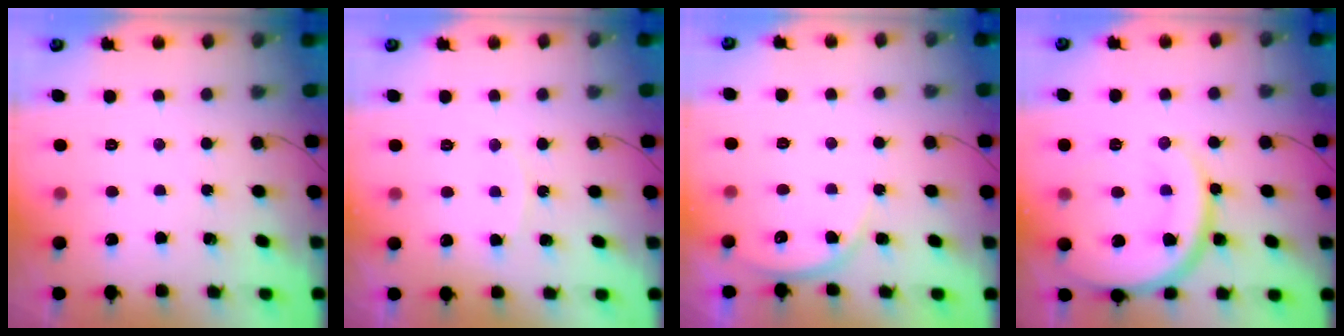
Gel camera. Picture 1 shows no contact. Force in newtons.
{"total": 6.6, "press": 6.6, "slide": 0.5}
{"total": 6.6, "press": 6.6, "slide": 0.6}
{"total": 18.4, "press": 18.3, "slide": 1.9}